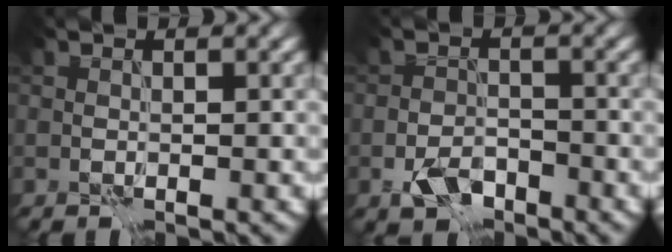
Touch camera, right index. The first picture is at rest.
{"total": 2.8, "force": [-1.9, 1.4, 1.5], "torque": [-0.025, 0.002, -0.039]}